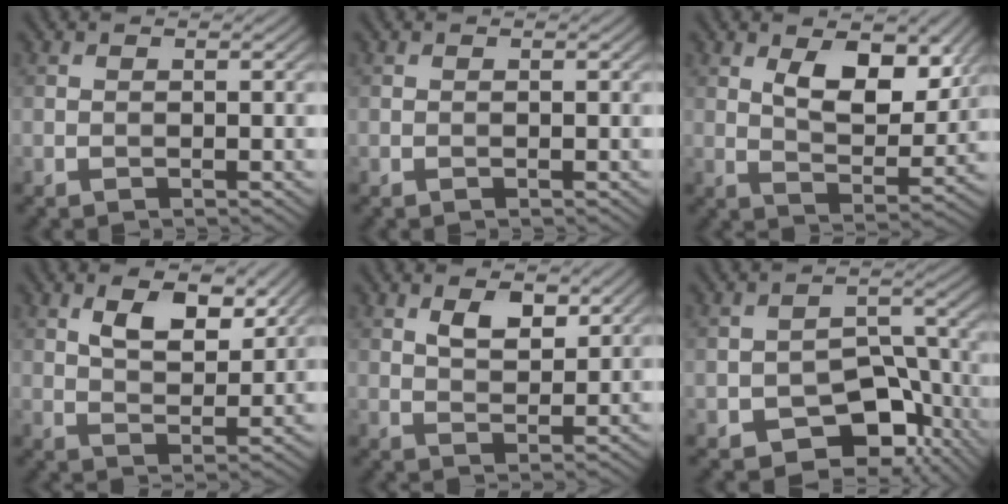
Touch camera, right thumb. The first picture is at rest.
{"total": 0.0}
{"total": 8.5, "force": [3.8, 4.1, 6.4], "torque": [-0.112, -0.009, 0.066]}
{"total": 6.4, "force": [3.4, 3.0, 4.5], "torque": [-0.083, -0.006, 0.064]}
{"total": 4.0, "force": [2.2, 1.9, 2.8], "torque": [-0.058, -0.005, 0.042]}
{"total": 9.7, "force": [-5.1, 6.0, 5.7], "torque": [-0.085, -0.014, -0.083]}